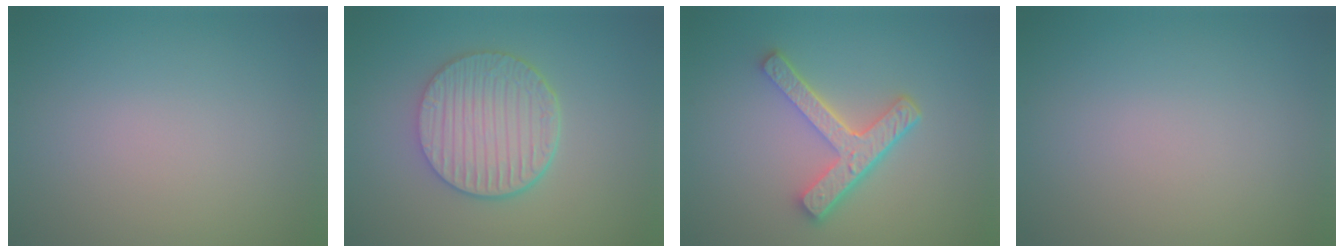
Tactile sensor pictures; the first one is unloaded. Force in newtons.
{"total": 6.0, "press": 4.5, "slide": 4.0}
{"total": 4.8, "press": 3.5, "slide": 3.3}
{"total": 0.0}